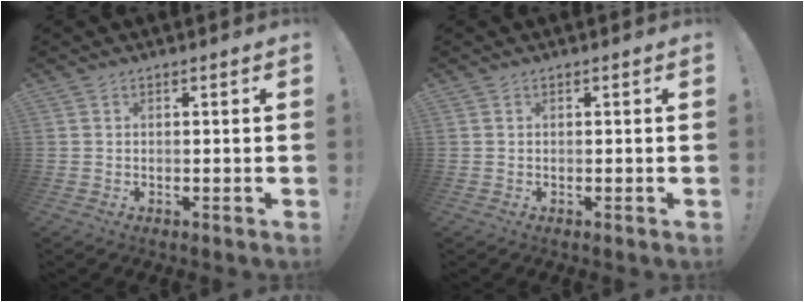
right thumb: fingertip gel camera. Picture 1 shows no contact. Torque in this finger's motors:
{"motor_torque": [-0.08, 0.10, -0.11, 0.10, 0.07]}